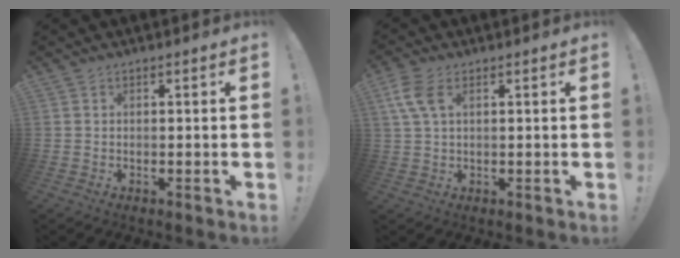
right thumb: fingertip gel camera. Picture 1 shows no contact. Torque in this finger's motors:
{"motor_torque": [0.57, 0.66, 0.55, -0.43, 0.21]}